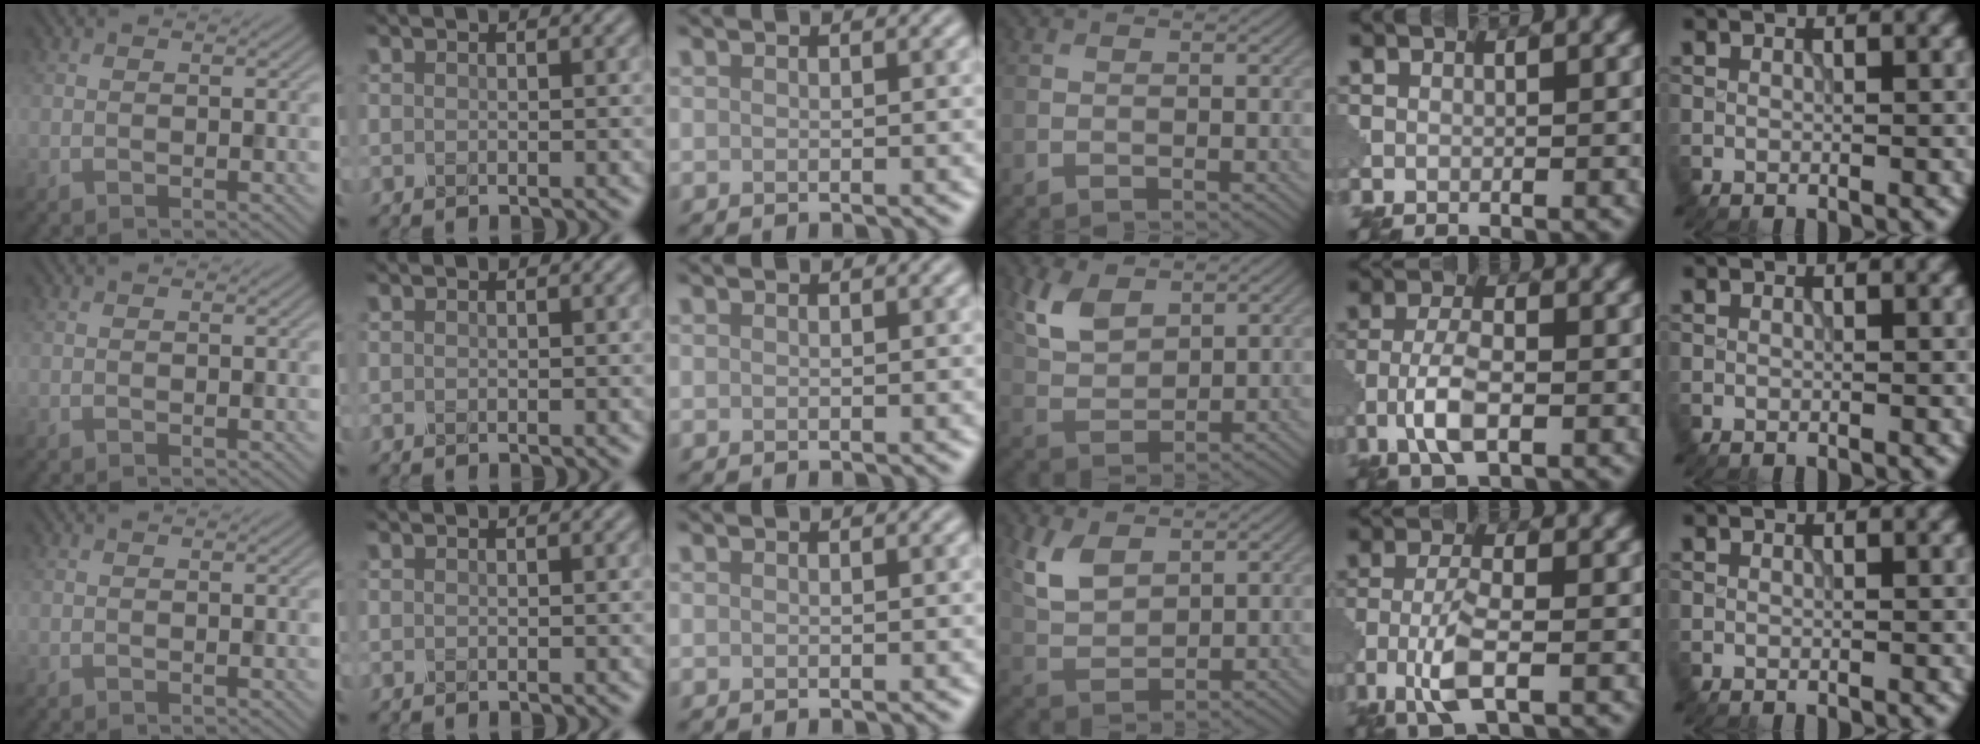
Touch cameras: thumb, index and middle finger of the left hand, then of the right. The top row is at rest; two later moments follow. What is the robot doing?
{"motion": "squeeze", "object": "clothespin"}